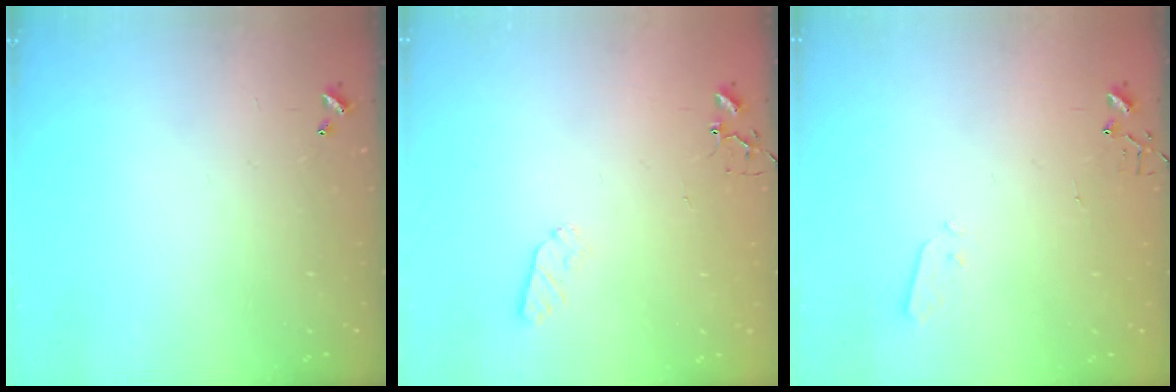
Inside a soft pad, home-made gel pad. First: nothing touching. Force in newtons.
{"total": 5.0, "press": 4.9, "slide": 0.7}
{"total": 3.0, "press": 2.9, "slide": 0.7}